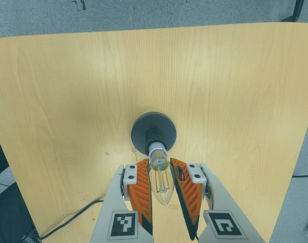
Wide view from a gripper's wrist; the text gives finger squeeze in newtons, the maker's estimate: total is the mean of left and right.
{"total": 12.4, "left": 12.1, "right": 12.7}